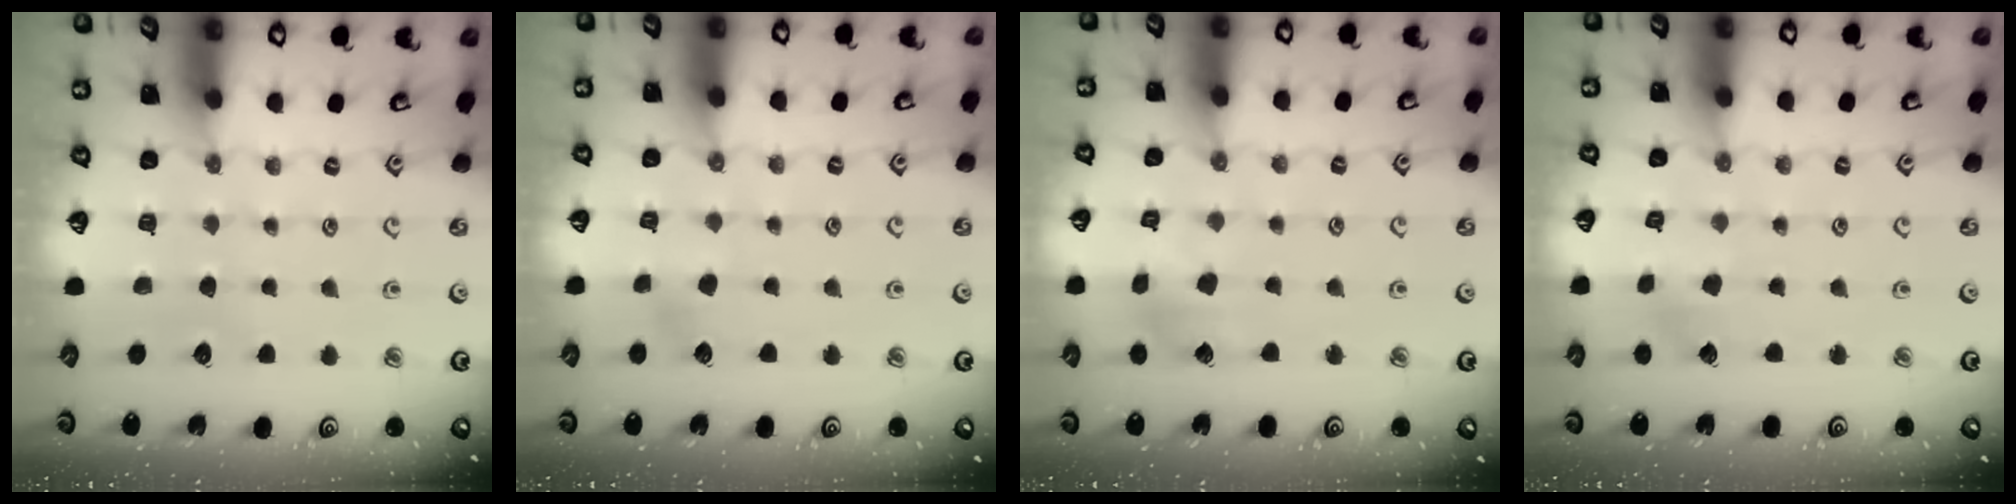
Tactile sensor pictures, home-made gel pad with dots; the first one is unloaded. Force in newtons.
{"total": 2.8, "press": 2.8, "slide": 0.6}
{"total": 5.2, "press": 5.2, "slide": 0.5}
{"total": 2.2, "press": 2.2, "slide": 0.1}